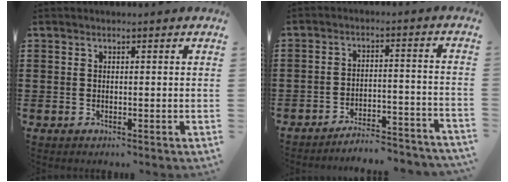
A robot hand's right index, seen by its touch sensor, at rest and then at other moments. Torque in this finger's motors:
{"motor_torque": [1.08, 1.06, 0.20, 0.03]}